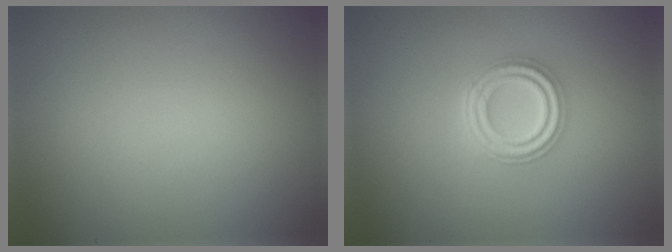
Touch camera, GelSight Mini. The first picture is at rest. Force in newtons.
{"total": 4.0, "press": 3.1, "slide": 2.5}